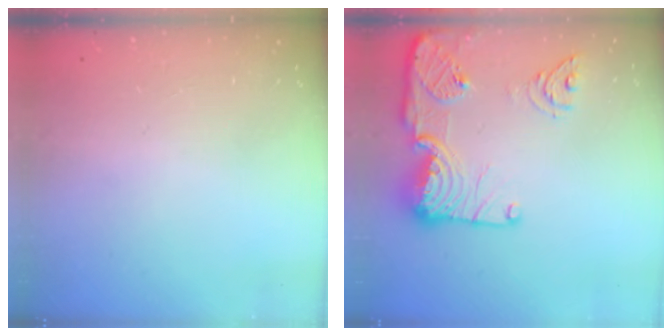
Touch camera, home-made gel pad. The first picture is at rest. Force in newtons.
{"total": 18.5, "press": 18.4, "slide": 2.0}